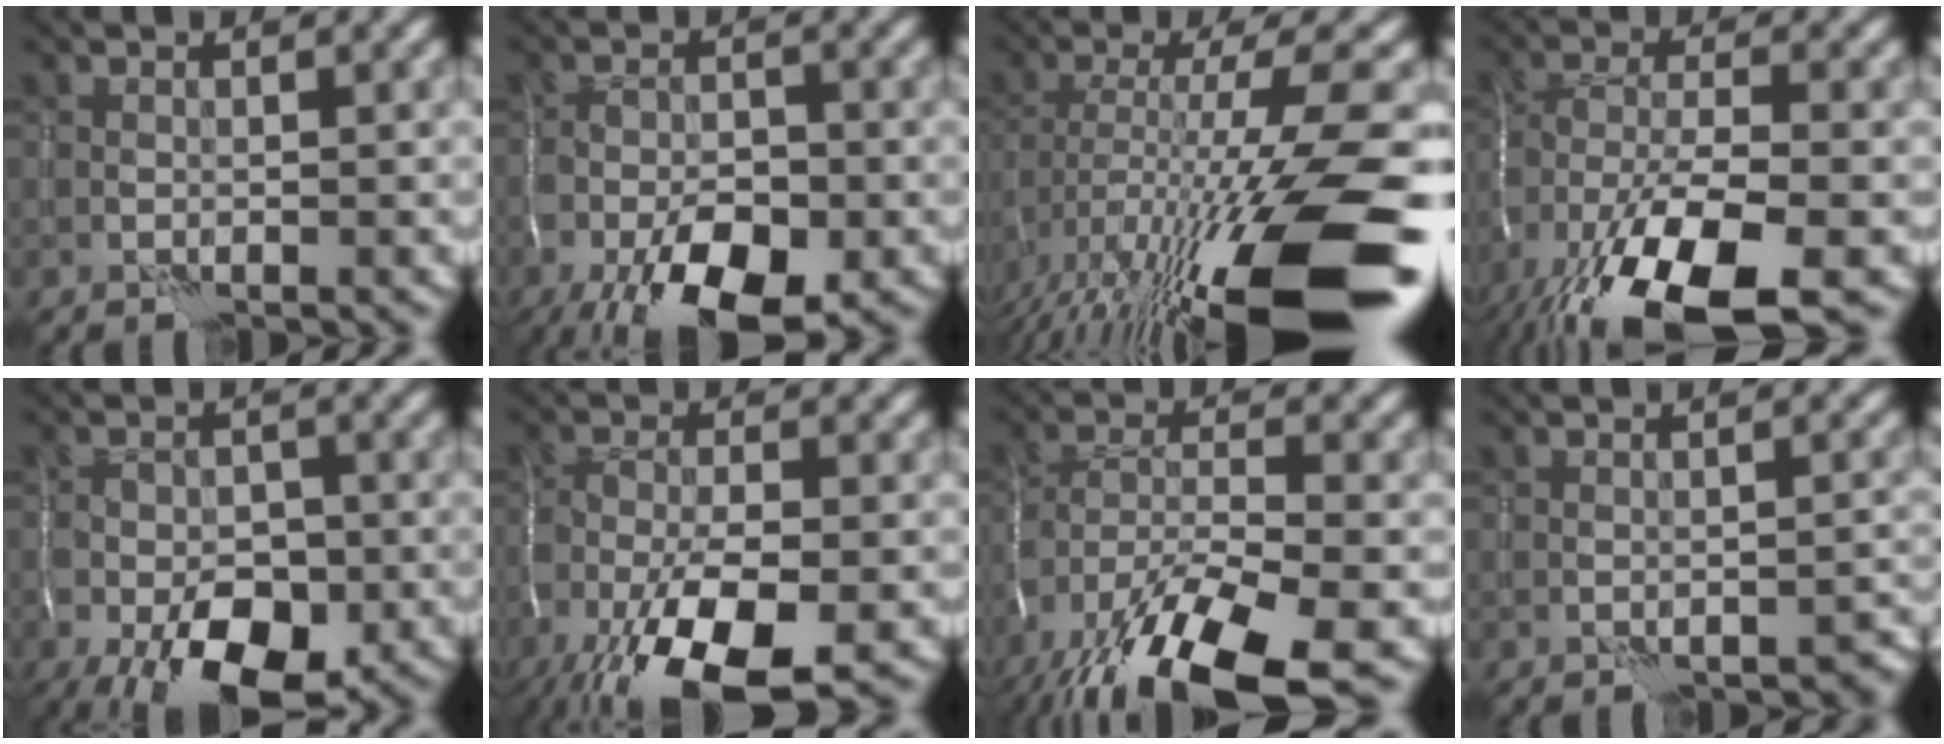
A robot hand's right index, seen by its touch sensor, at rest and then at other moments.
{"total": 9.3, "force": [-4.6, 4.2, 6.9], "torque": [-0.138, -0.024, -0.074]}
{"total": 16.0, "force": [-7.4, 3.1, 13.8], "torque": [-0.234, -0.001, -0.116]}
{"total": 14.3, "force": [-8.5, 5.3, 10.2], "torque": [-0.211, -0.025, -0.144]}
{"total": 9.4, "force": [-4.0, 5.1, 6.7], "torque": [-0.118, -0.025, -0.064]}
{"total": 12.0, "force": [-6.2, 4.4, 9.2], "torque": [-0.188, -0.026, -0.114]}
{"total": 13.8, "force": [-9.1, 4.2, 9.5], "torque": [-0.198, -0.019, -0.157]}
{"total": 2.3, "force": [-1.9, 0.8, 0.9], "torque": [-0.008, 0.000, -0.020]}